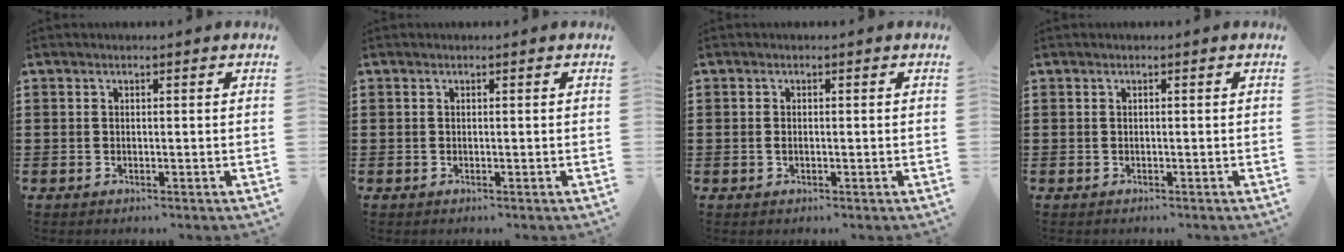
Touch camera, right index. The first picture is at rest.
{"total": 0.0}
{"total": 0.6, "force": [-0.1, 0.1, 0.6], "torque": [-0.014, -0.005, 0.000]}
{"total": 0.0}